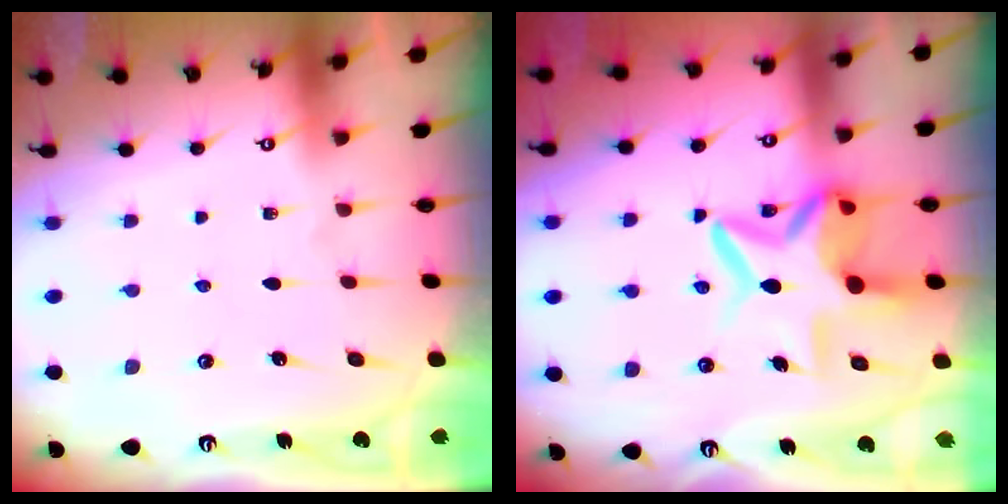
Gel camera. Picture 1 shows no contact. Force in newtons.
{"total": 9.9, "press": 9.8, "slide": 1.3}